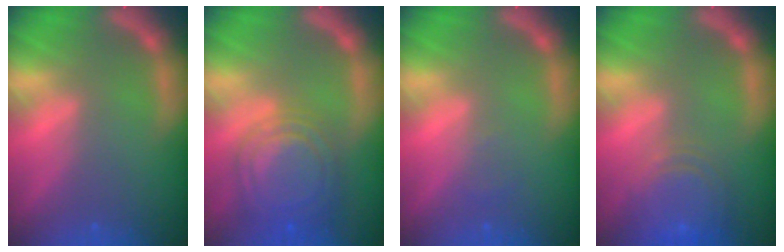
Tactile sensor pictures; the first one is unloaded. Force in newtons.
{"total": 9.5}
{"total": 0.9}
{"total": 6.9}